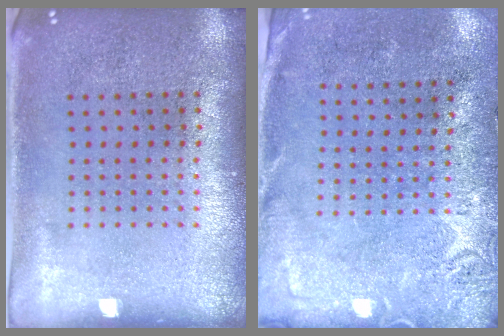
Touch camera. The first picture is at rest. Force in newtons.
{"total": 2.6, "press": 2.2, "slide": 1.4}